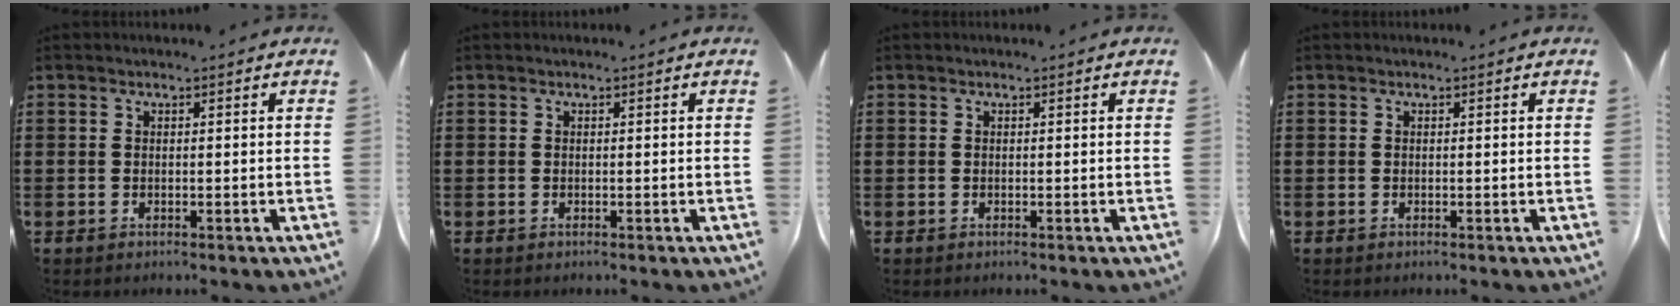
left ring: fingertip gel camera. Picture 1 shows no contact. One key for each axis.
{"total": 0.0}
{"total": 0.0}
{"total": 0.0}